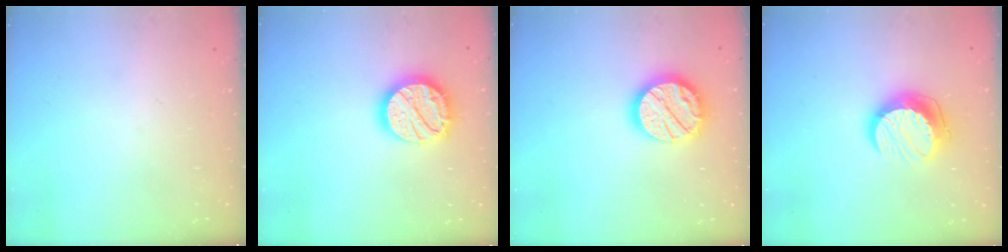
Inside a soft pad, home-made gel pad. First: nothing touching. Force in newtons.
{"total": 18.0, "press": 17.9, "slide": 1.3}
{"total": 17.2, "press": 17.1, "slide": 1.5}
{"total": 12.0, "press": 11.9, "slide": 0.8}